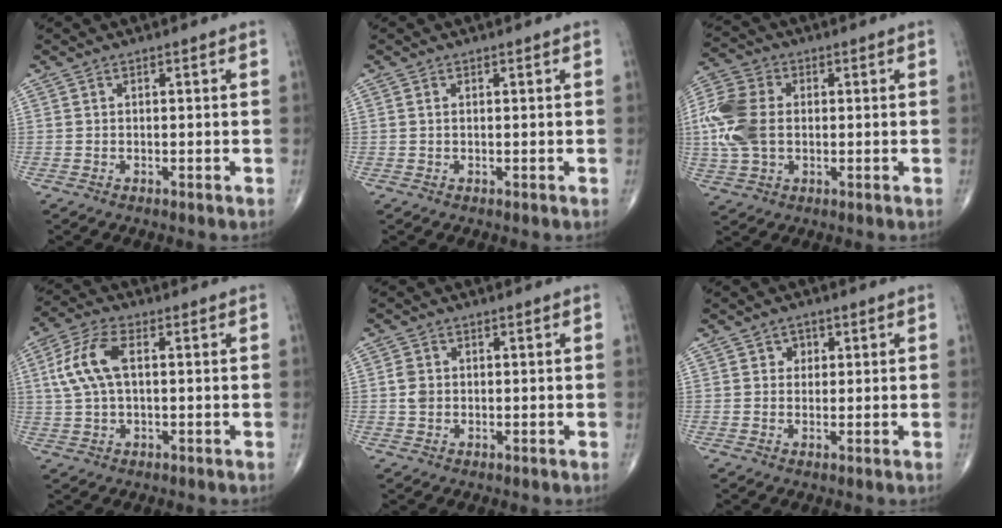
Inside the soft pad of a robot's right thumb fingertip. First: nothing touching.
{"total": 0.0}
{"total": 13.0, "force": [0.1, 8.9, 9.5], "torque": [-0.219, 0.012, 0.001]}
{"total": 9.4, "force": [1.6, 4.7, 8.0], "torque": [-0.177, 0.019, 0.030]}
{"total": 2.4, "force": [0.0, 2.0, 1.3], "torque": [-0.020, 0.003, 0.001]}
{"total": 2.6, "force": [1.0, 2.2, 0.9], "torque": [0.004, -0.003, 0.010]}